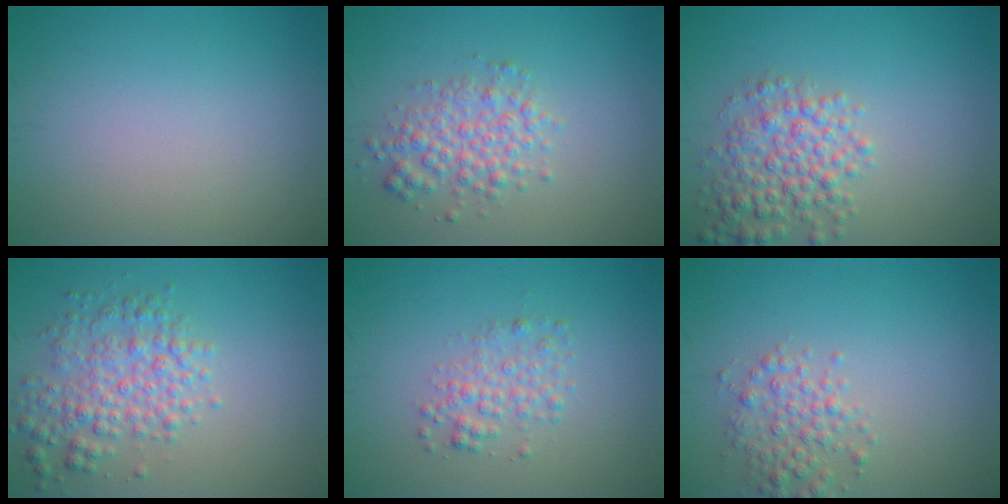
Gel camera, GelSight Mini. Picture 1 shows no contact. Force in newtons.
{"total": 3.3, "press": 3.3, "slide": 0.1}
{"total": 4.5, "press": 4.5, "slide": 0.1}
{"total": 4.3, "press": 4.3, "slide": 0.1}
{"total": 2.3, "press": 2.3, "slide": 0.1}
{"total": 2.7, "press": 2.7, "slide": 0.1}